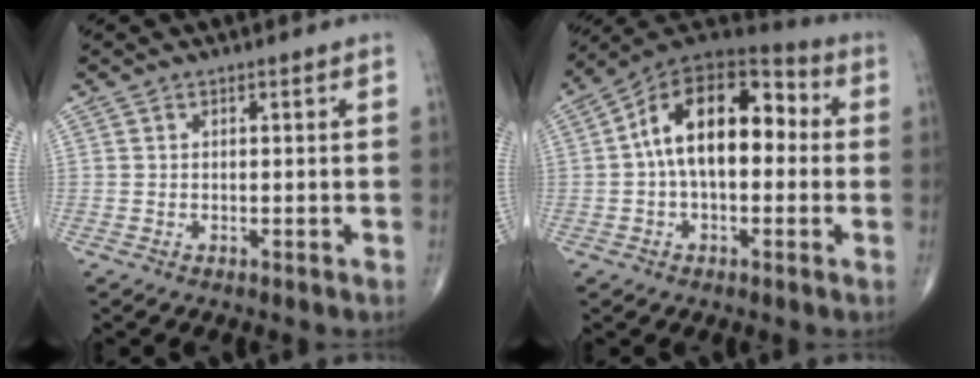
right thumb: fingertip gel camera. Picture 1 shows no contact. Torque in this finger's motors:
{"motor_torque": [-0.05, 1.70, 0.58, 0.05, 0.18]}